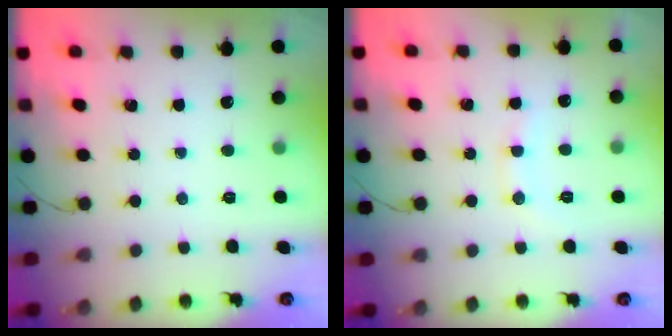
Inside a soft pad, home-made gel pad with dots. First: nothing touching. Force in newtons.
{"total": 7.1, "press": 6.9, "slide": 1.4}